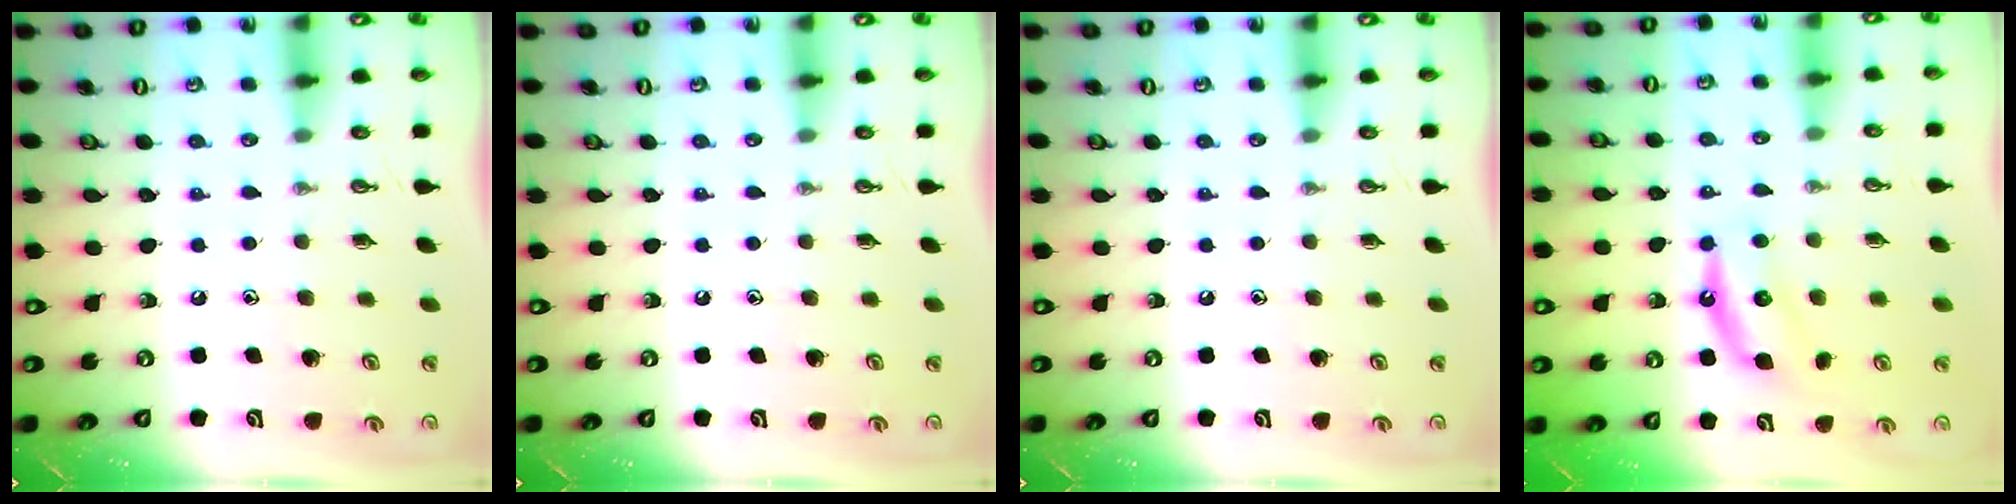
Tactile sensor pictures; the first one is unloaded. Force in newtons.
{"total": 0.0}
{"total": 0.0}
{"total": 6.4, "press": 6.4, "slide": 1.1}